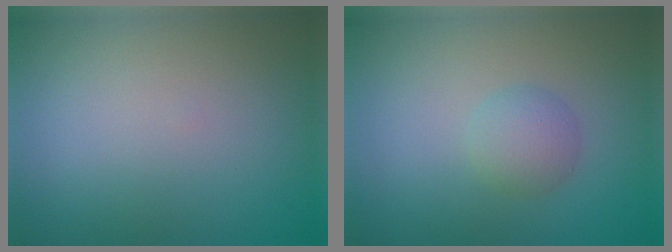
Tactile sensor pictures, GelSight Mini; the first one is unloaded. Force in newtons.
{"total": 2.1, "press": 2.1, "slide": 0.1}